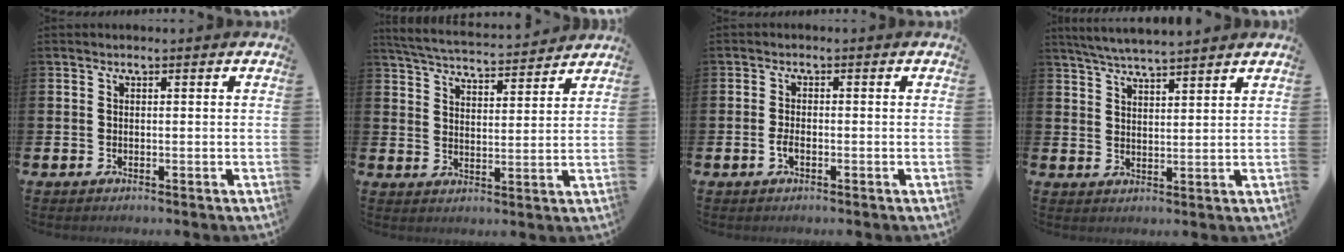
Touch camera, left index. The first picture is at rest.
{"total": 5.1, "force": [5.1, 0.4, 0.6], "torque": [-0.035, -0.037, 0.087]}
{"total": 1.5, "force": [-0.6, 0.7, 1.2], "torque": [-0.026, 0.002, -0.012]}
{"total": 3.7, "force": [3.7, 0.1, 0.7], "torque": [-0.018, -0.011, 0.066]}